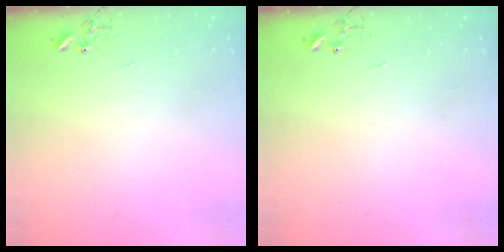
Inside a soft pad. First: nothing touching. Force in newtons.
{"total": 0.0}